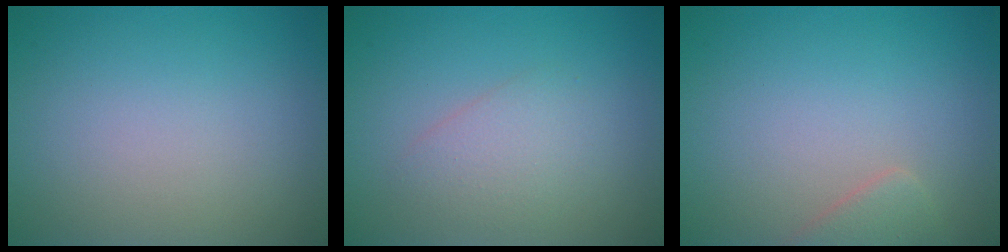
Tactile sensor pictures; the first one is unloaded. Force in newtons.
{"total": 2.2, "press": 2.2, "slide": 0.0}
{"total": 1.8, "press": 1.8, "slide": 0.1}